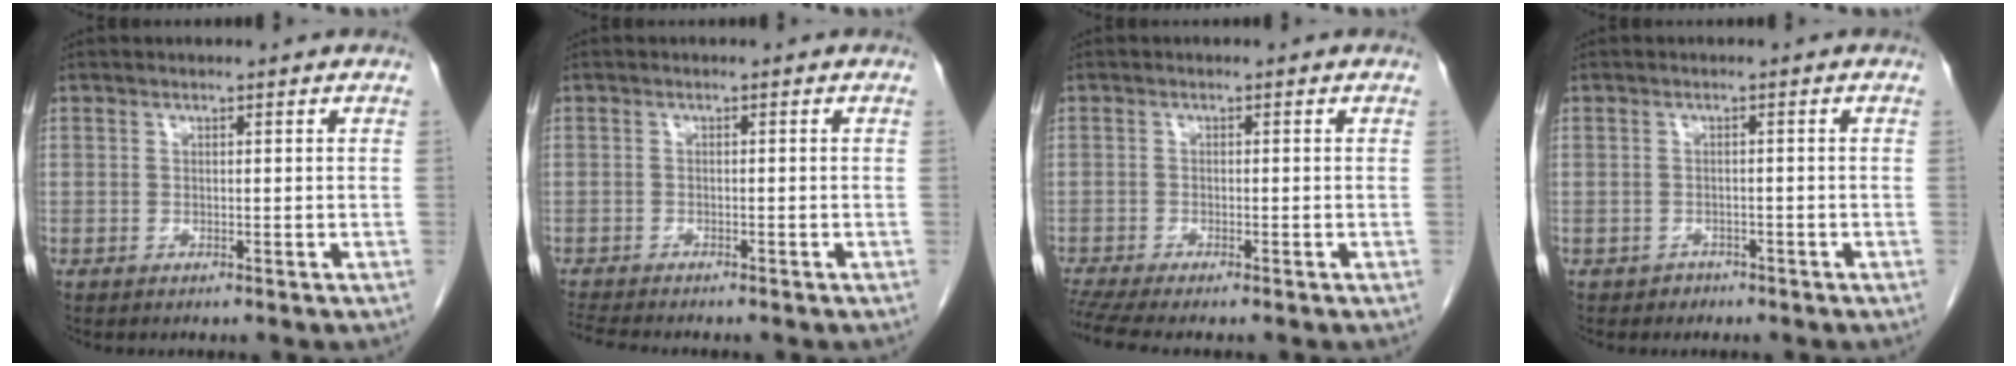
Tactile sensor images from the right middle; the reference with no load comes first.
{"total": 4.8, "force": [-4.3, 0.6, 2.0], "torque": [-0.036, -0.011, -0.070]}
{"total": 5.8, "force": [-4.8, 0.6, 3.1], "torque": [-0.053, -0.009, -0.081]}
{"total": 1.4, "force": [-1.0, 1.0, -0.1], "torque": [-0.002, 0.004, -0.017]}